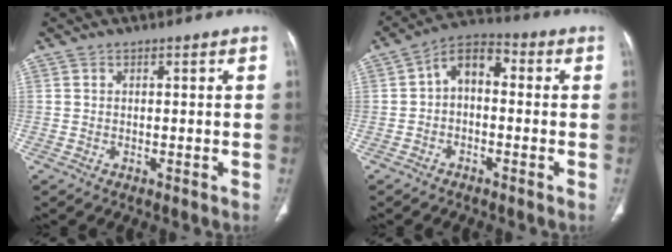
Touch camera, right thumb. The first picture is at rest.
{"total": 7.3, "force": [-0.1, 4.7, 5.6], "torque": [-0.077, 0.034, -0.018]}